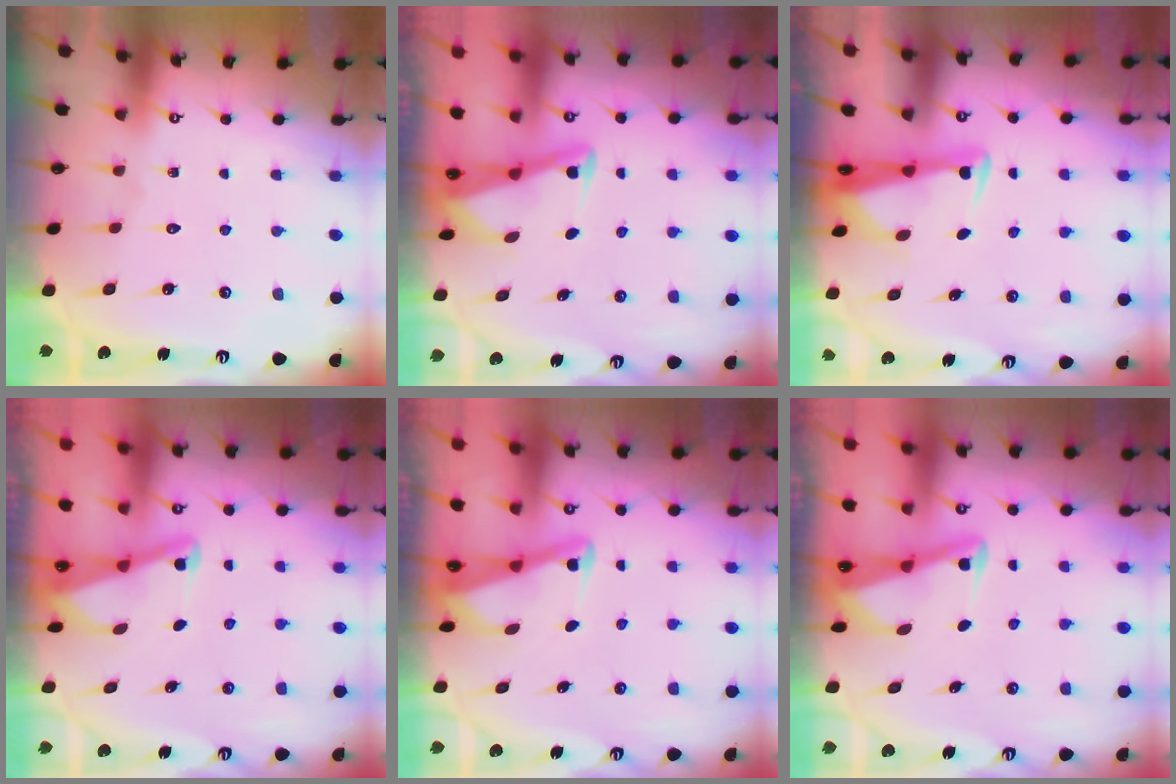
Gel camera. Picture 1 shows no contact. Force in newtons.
{"total": 3.0, "press": 3.0, "slide": 0.4}
{"total": 2.9, "press": 2.9, "slide": 0.6}
{"total": 2.1, "press": 2.1, "slide": 0.4}
{"total": 2.9, "press": 2.9, "slide": 0.4}
{"total": 2.9, "press": 2.8, "slide": 0.4}